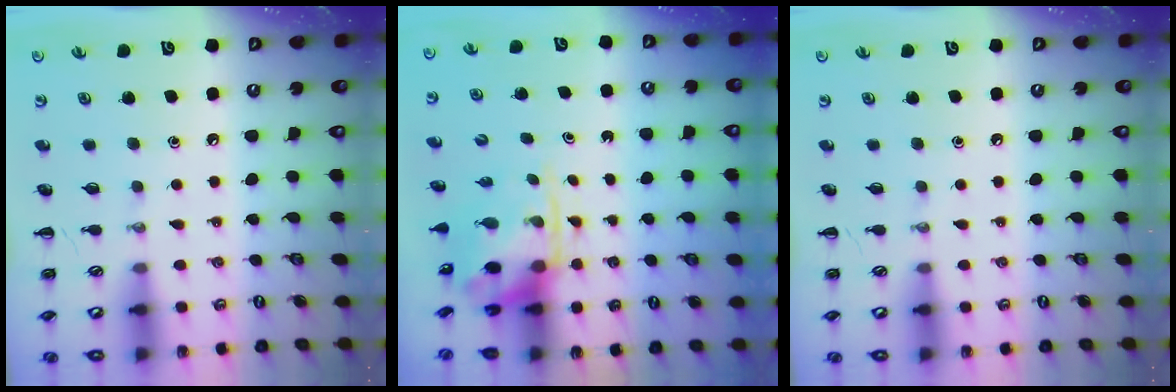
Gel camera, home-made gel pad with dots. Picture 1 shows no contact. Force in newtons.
{"total": 3.9, "press": 3.8, "slide": 0.8}
{"total": 0.0}